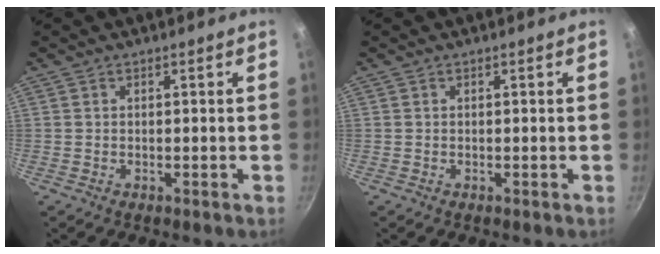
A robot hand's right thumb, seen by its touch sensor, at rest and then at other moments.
{"total": 0.0}